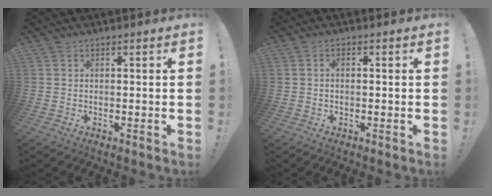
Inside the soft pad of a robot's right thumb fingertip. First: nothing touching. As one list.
[{"total": 1.1, "force": [-0.3, 0.4, 1.0], "torque": [-0.017, 0.002, -0.006]}]